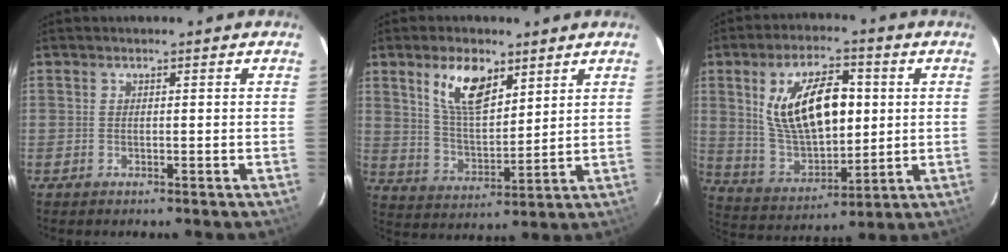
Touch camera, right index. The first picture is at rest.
{"total": 10.5, "force": [5.9, 4.7, 7.3], "torque": [-0.134, 0.009, 0.120]}
{"total": 17.0, "force": [3.8, 8.3, 14.4], "torque": [-0.263, 0.008, 0.086]}